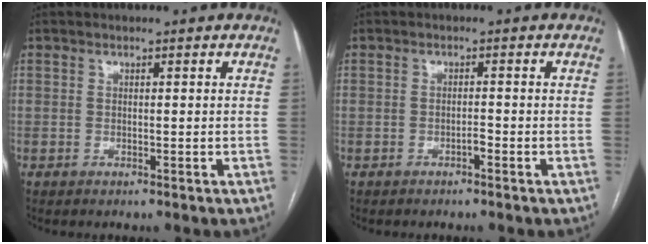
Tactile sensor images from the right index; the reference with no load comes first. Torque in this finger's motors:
{"motor_torque": [0.39, 0.32, 0.22, 0.08]}